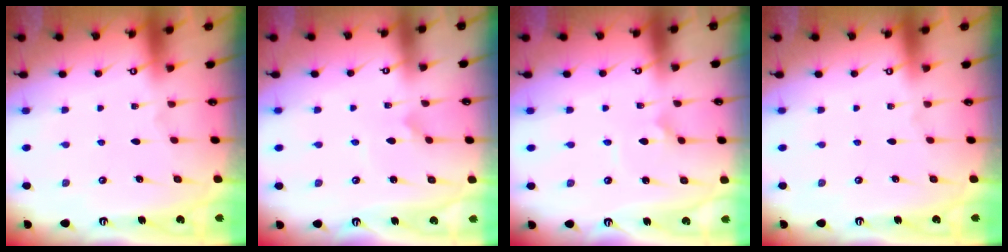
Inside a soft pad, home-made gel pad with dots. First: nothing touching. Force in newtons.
{"total": 2.9, "press": 2.8, "slide": 0.3}
{"total": 2.4, "press": 2.4, "slide": 0.2}
{"total": 0.0}